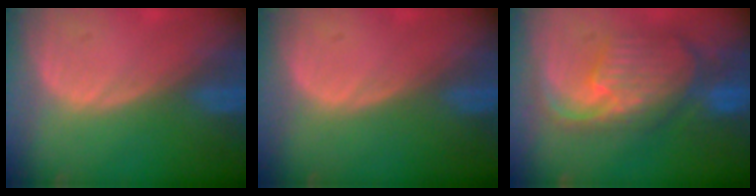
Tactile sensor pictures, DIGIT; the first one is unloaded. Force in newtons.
{"total": 0.0}
{"total": 10.5, "press": 9.4, "slide": 4.8}